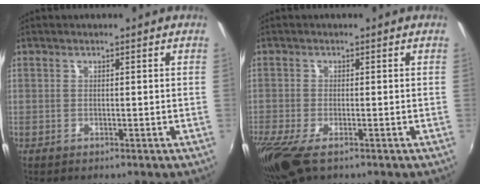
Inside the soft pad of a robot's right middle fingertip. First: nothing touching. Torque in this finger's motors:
{"motor_torque": [1.10, -1.04, 0.43, 0.17]}